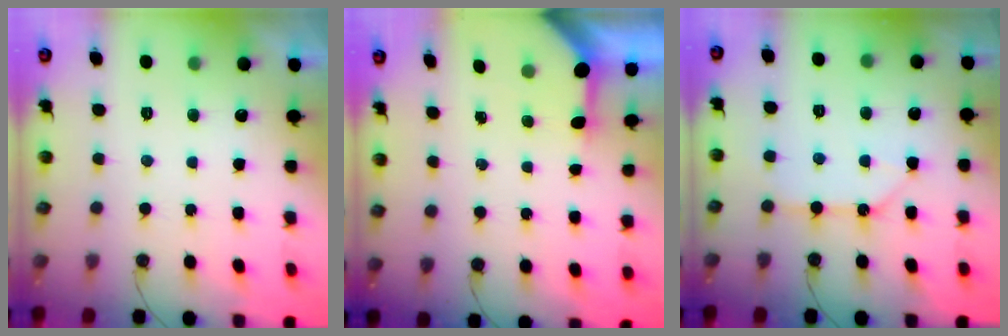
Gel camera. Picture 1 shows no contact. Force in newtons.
{"total": 3.2, "press": 3.2, "slide": 0.3}
{"total": 10.7, "press": 10.6, "slide": 1.2}